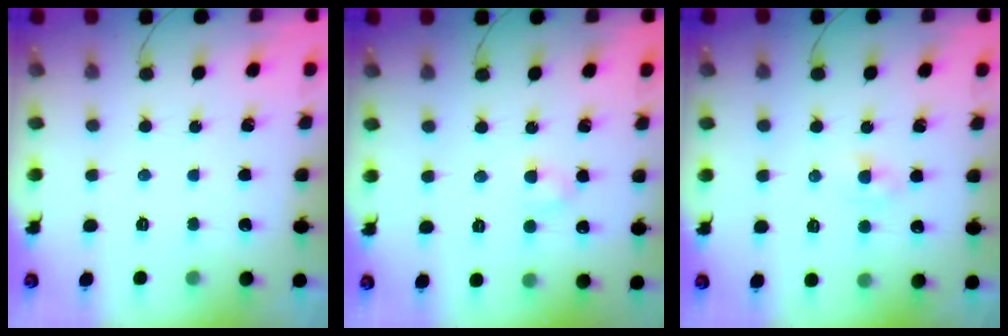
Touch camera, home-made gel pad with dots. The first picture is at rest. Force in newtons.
{"total": 3.7, "press": 3.4, "slide": 1.4}
{"total": 1.8, "press": 1.7, "slide": 0.7}